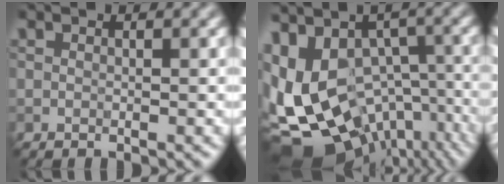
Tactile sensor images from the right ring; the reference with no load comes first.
{"total": 15.3, "force": [-6.5, 10.5, 9.0], "torque": [-0.194, -0.018, -0.035]}